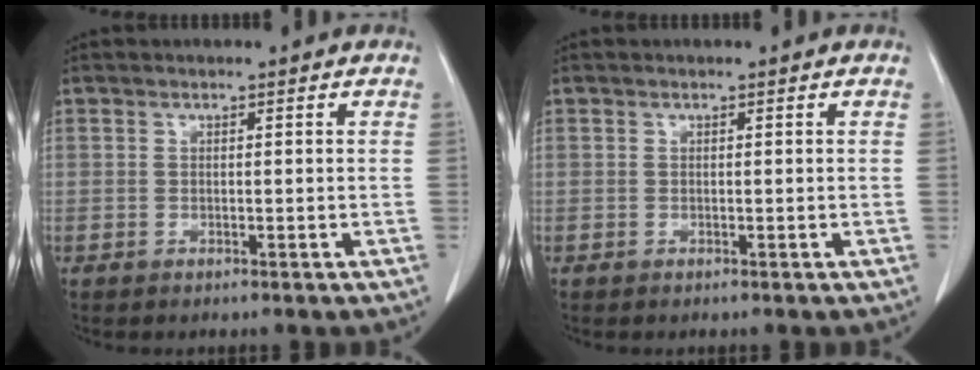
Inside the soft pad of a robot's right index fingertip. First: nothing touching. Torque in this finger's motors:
{"motor_torque": [0.00, 0.00, 0.00, 0.00]}